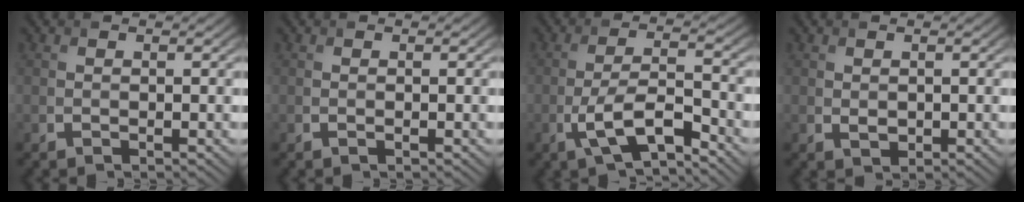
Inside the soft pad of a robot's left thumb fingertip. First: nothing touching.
{"total": 0.0}
{"total": 6.8, "force": [-3.7, 2.1, 5.3], "torque": [-0.110, 0.003, -0.073]}
{"total": 0.8, "force": [0.1, 0.6, 0.5], "torque": [-0.011, -0.006, 0.007]}